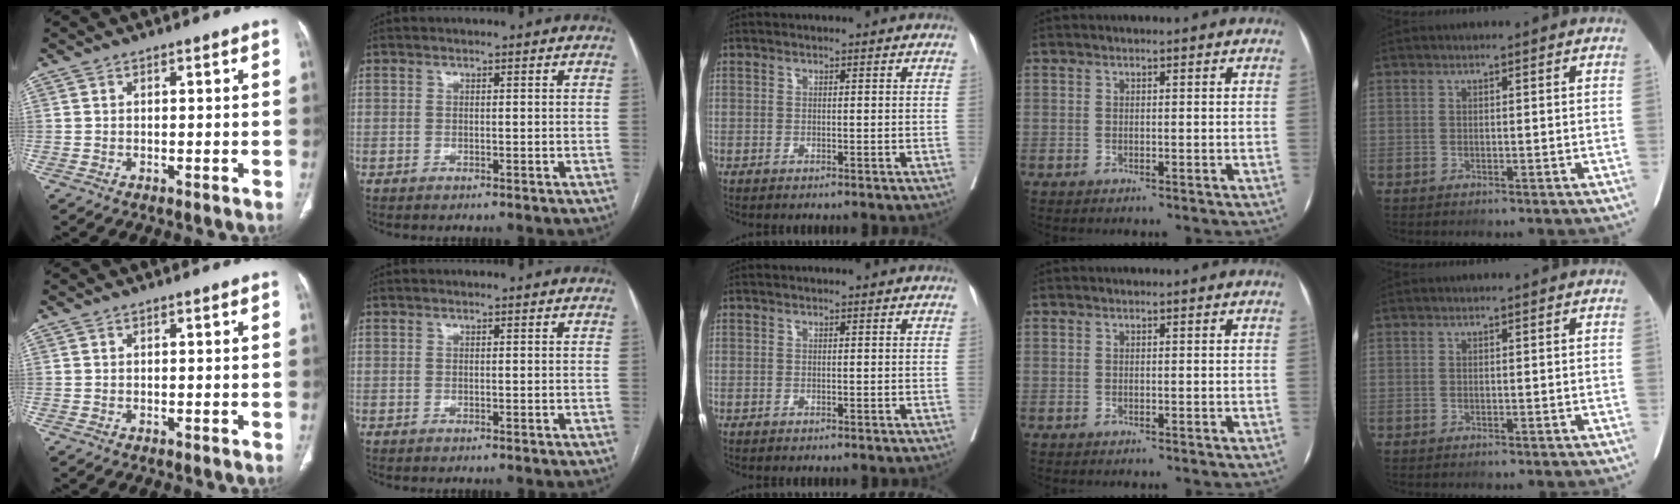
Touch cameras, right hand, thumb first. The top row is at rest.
{}